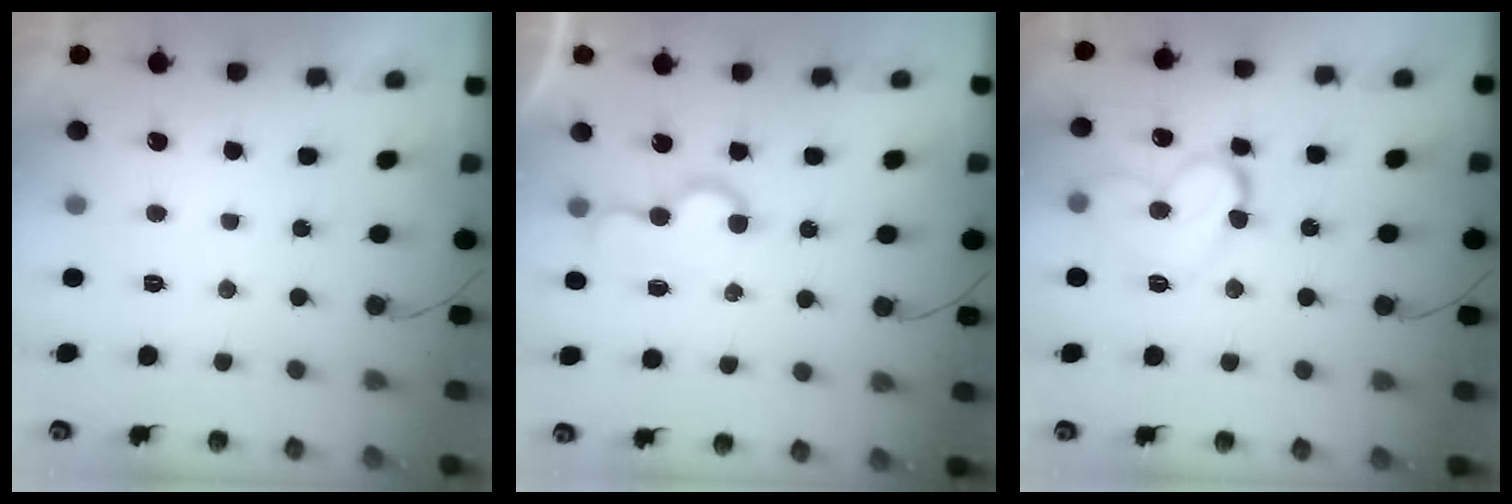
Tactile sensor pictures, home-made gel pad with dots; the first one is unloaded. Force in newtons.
{"total": 5.8, "press": 5.8, "slide": 0.6}
{"total": 13.7, "press": 13.6, "slide": 1.7}